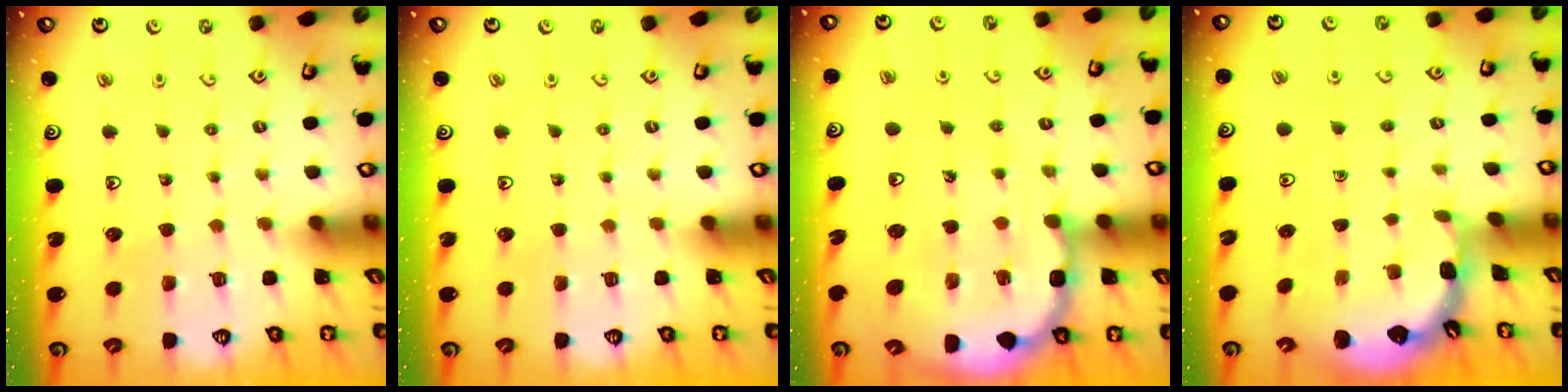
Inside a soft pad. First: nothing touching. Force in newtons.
{"total": 0.0}
{"total": 11.3, "press": 10.9, "slide": 2.6}
{"total": 1.1, "press": 1.1, "slide": 0.1}